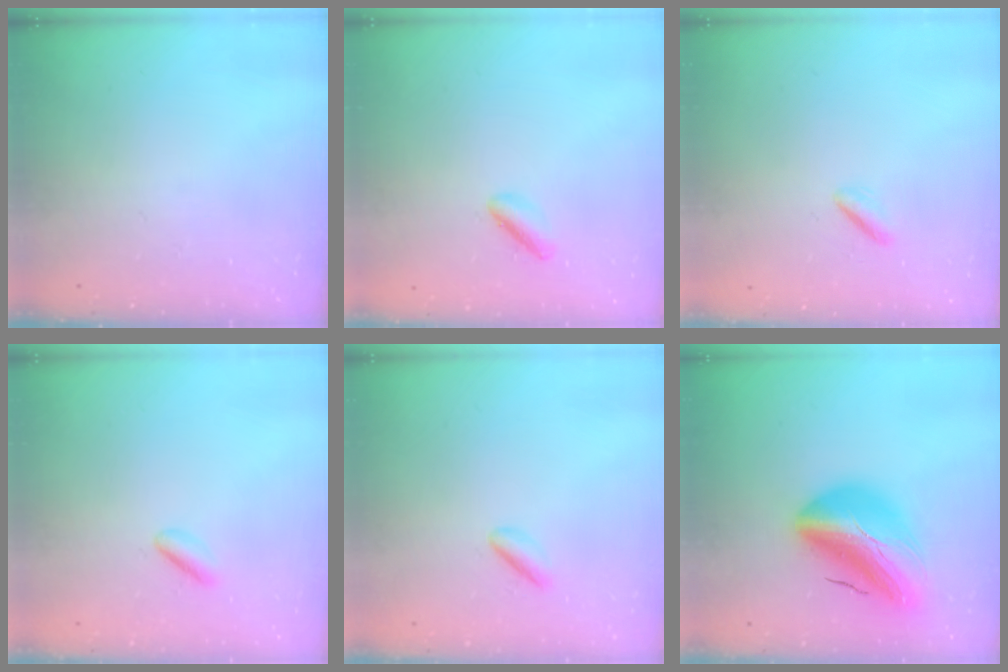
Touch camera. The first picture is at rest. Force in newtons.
{"total": 2.0, "press": 2.0, "slide": 0.3}
{"total": 0.8, "press": 0.6, "slide": 0.6}
{"total": 2.6, "press": 2.4, "slide": 1.0}
{"total": 2.6, "press": 2.5, "slide": 0.8}
{"total": 21.8, "press": 21.0, "slide": 5.8}